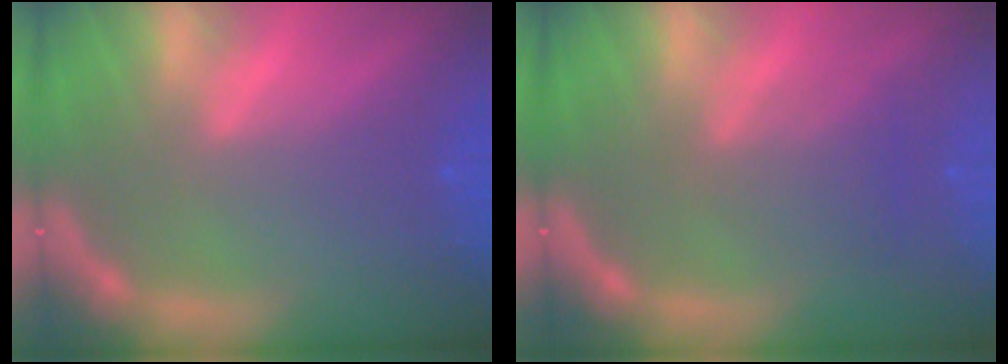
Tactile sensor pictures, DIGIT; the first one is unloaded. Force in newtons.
{"total": 3.0}